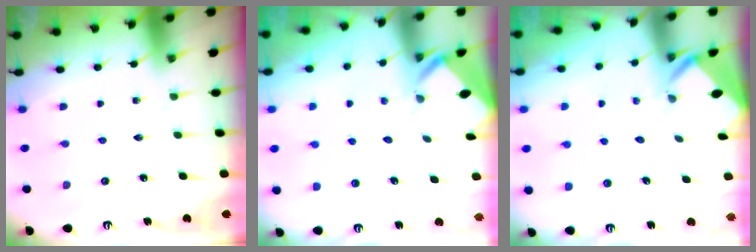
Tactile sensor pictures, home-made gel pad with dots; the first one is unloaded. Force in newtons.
{"total": 3.4, "press": 3.4, "slide": 0.1}
{"total": 3.7, "press": 3.7, "slide": 0.2}